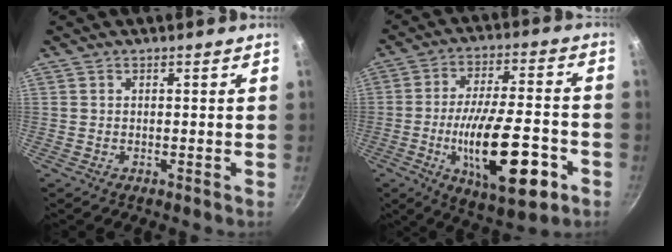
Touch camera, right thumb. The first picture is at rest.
{"total": 20.8, "force": [-6.8, 7.2, 18.3], "torque": [-0.301, 0.020, -0.106]}